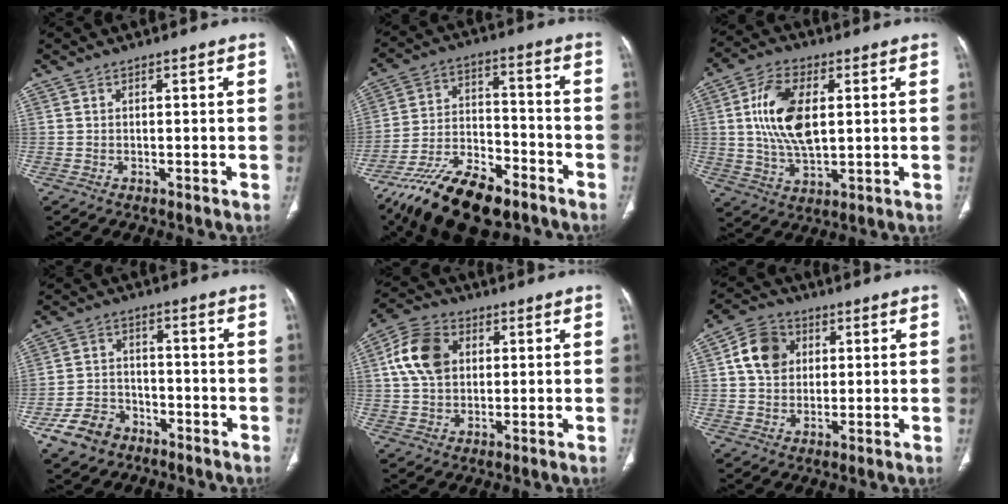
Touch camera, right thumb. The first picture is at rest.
{"total": 18.1, "force": [-12.7, 7.5, 10.5], "torque": [-0.186, 0.061, -0.223]}
{"total": 12.9, "force": [2.1, 6.8, 10.7], "torque": [-0.205, -0.004, 0.040]}
{"total": 8.3, "force": [-5.0, 5.8, 3.3], "torque": [-0.052, 0.030, -0.088]}
{"total": 10.8, "force": [2.5, 7.9, 7.0], "torque": [-0.122, 0.010, 0.040]}
{"total": 8.8, "force": [2.2, 7.1, 4.8], "torque": [-0.067, 0.004, 0.033]}